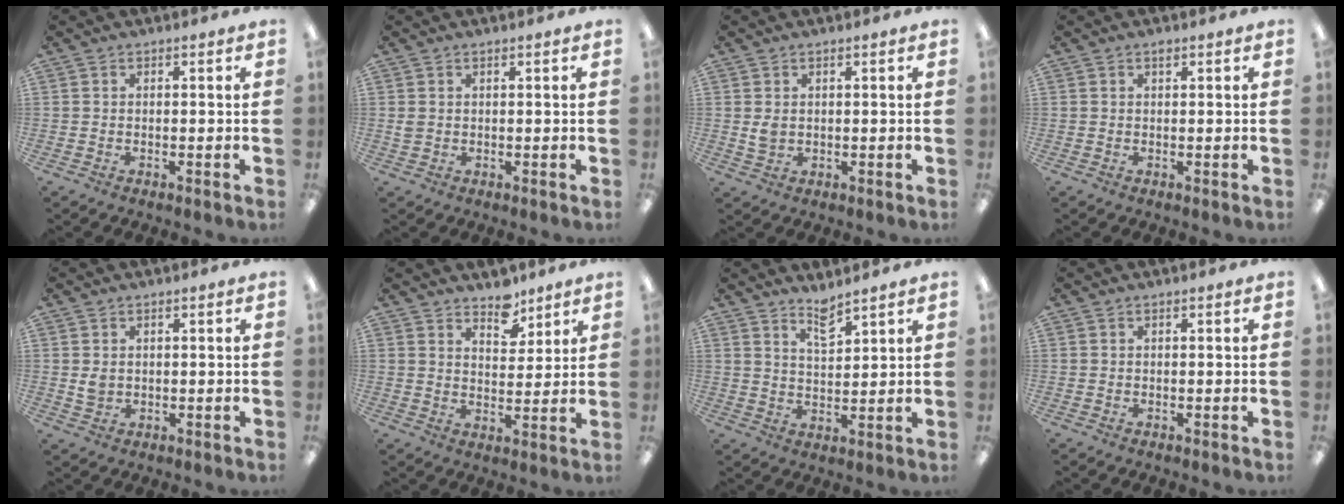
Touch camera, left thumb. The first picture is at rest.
{"total": 1.1, "force": [0.5, 0.8, 0.6], "torque": [-0.014, 0.003, 0.009]}
{"total": 2.3, "force": [0.8, 1.6, 1.4], "torque": [-0.029, 0.003, 0.015]}
{"total": 0.9, "force": [0.6, 0.3, 0.5], "torque": [-0.004, 0.000, 0.009]}
{"total": 2.2, "force": [0.8, 1.7, 1.1], "torque": [-0.024, 0.003, 0.014]}
{"total": 6.8, "force": [5.6, 3.2, 2.0], "torque": [-0.008, -0.038, 0.096]}
{"total": 5.1, "force": [4.5, 1.1, 2.1], "torque": [-0.036, -0.029, 0.079]}
{"total": 0.0}